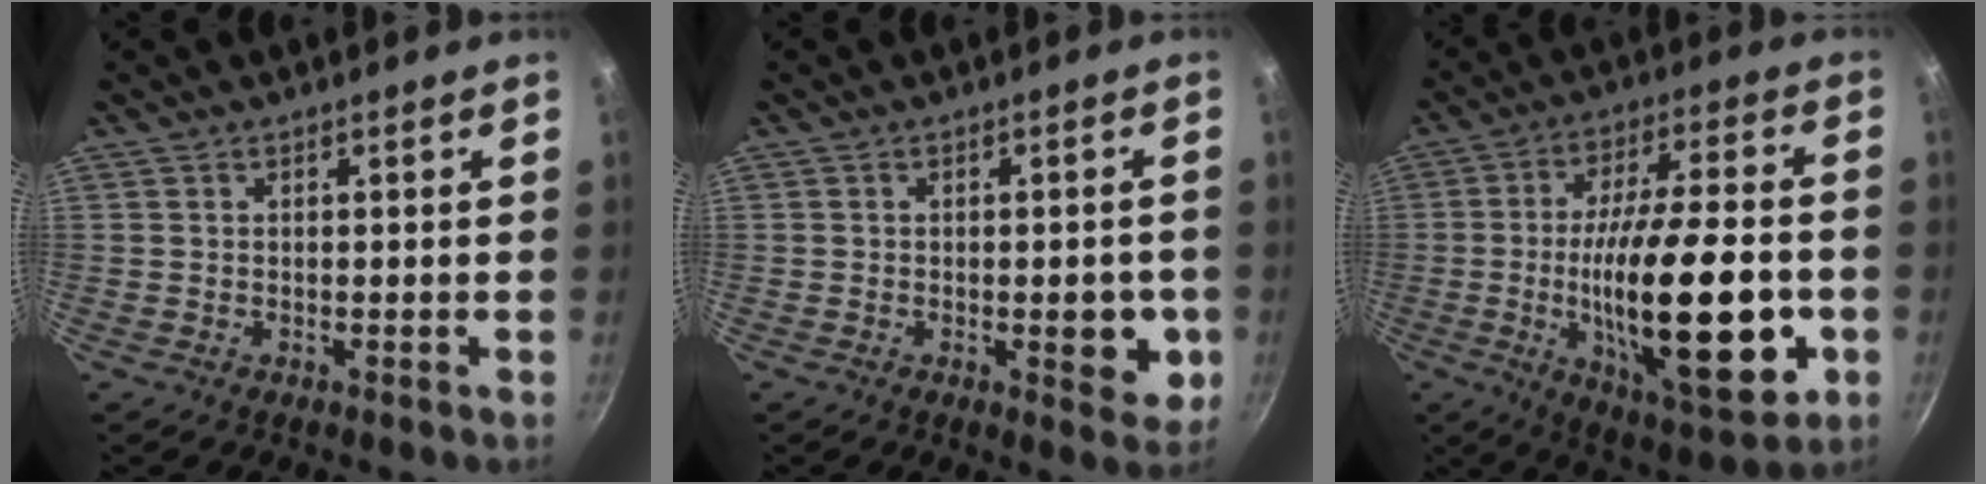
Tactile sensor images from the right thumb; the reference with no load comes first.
{"total": 7.0, "force": [-1.5, 3.2, 6.1], "torque": [-0.051, 0.003, -0.018]}
{"total": 26.7, "force": [-5.4, 9.0, 24.5], "torque": [-0.386, 0.011, -0.076]}